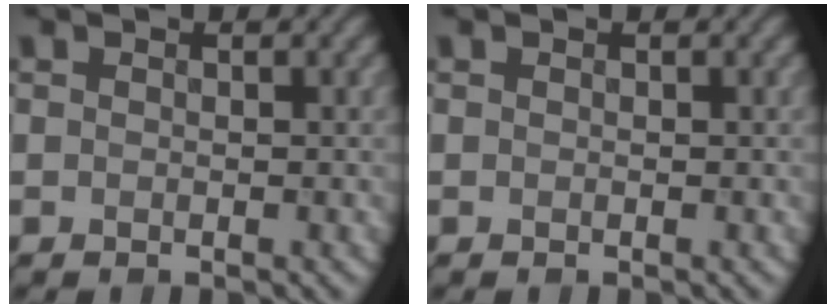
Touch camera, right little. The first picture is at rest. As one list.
[{"total": 0.0}]